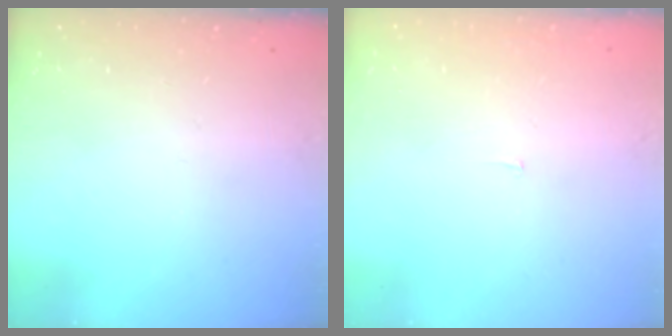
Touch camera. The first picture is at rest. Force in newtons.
{"total": 1.9, "press": 1.9, "slide": 0.1}